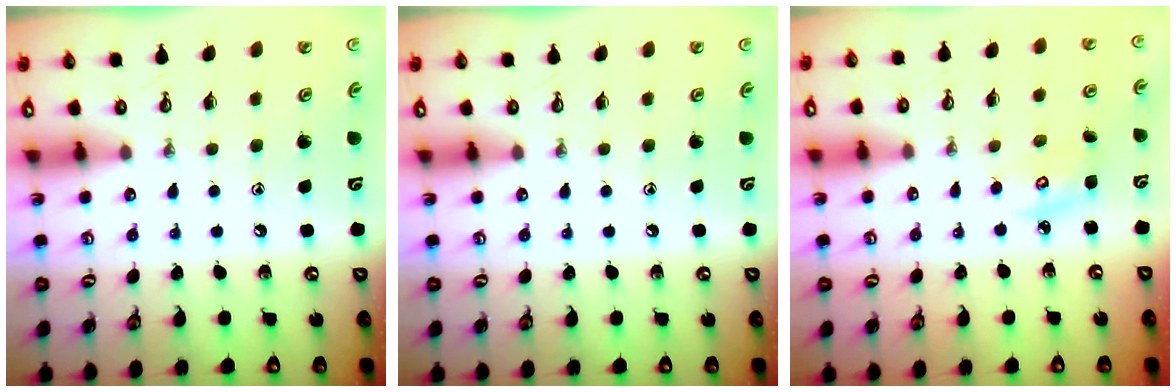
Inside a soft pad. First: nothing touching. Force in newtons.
{"total": 0.0}
{"total": 4.4, "press": 4.4, "slide": 0.5}